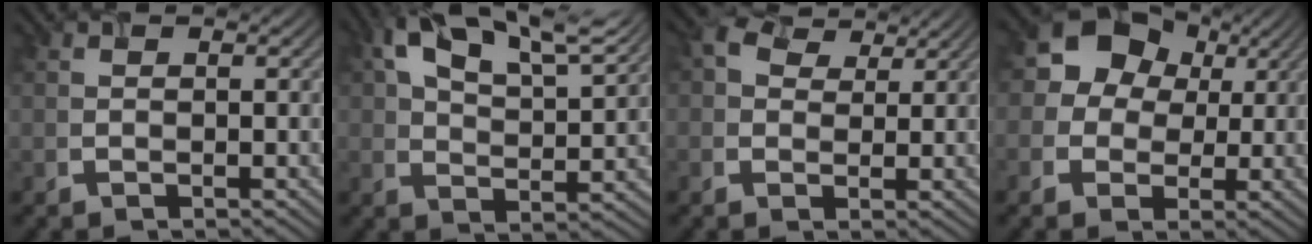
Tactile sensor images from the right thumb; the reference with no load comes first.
{"total": 10.6, "force": [6.0, 5.0, 7.1], "torque": [-0.141, 0.005, 0.112]}
{"total": 3.1, "force": [1.8, 2.3, 1.0], "torque": [-0.024, 0.002, 0.036]}
{"total": 11.0, "force": [2.7, 9.8, 4.2], "torque": [-0.106, 0.037, 0.030]}